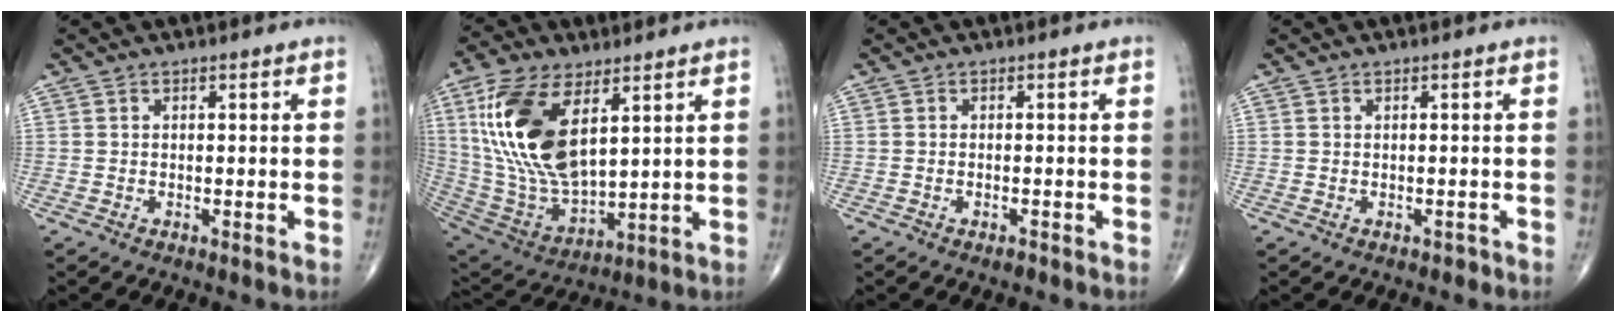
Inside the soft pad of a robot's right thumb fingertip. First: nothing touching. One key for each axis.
{"total": 20.5, "fx": 7.0, "fy": 9.9, "fz": 16.6, "tx": -0.327, "ty": -0.030, "tz": 0.142}
{"total": 1.1, "fx": -0.8, "fy": 0.4, "fz": 0.6, "tx": -0.013, "ty": 0.003, "tz": -0.012}
{"total": 0.5, "fx": -0.2, "fy": 0.5, "fz": 0.2, "tx": 0.001, "ty": 0.002, "tz": -0.004}